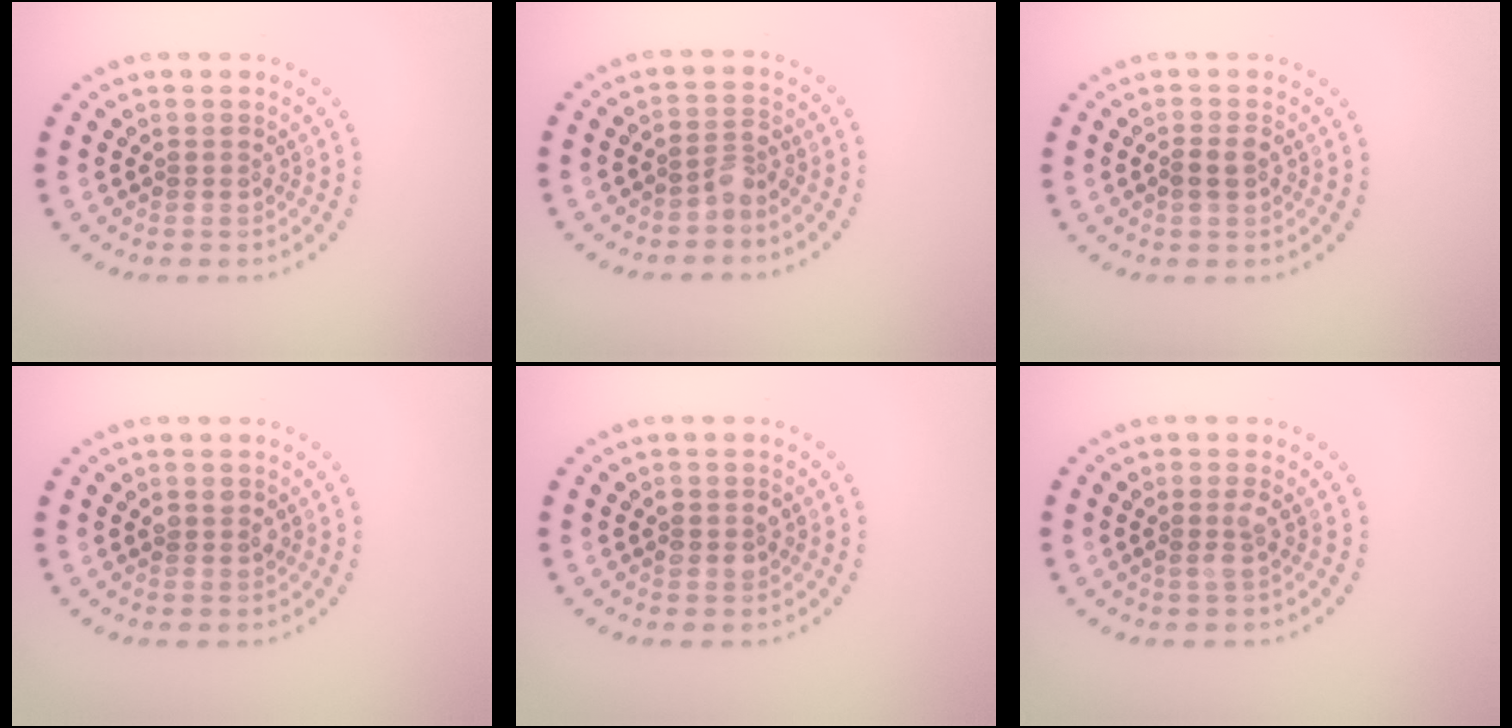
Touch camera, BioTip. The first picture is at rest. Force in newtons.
{"total": 1.8, "press": 1.4, "slide": 1.1}
{"total": 1.6, "press": 1.4, "slide": 0.7}
{"total": 1.1, "press": 1.0, "slide": 0.2}
{"total": 1.2, "press": 1.2, "slide": 0.2}
{"total": 1.2, "press": 1.1, "slide": 0.5}